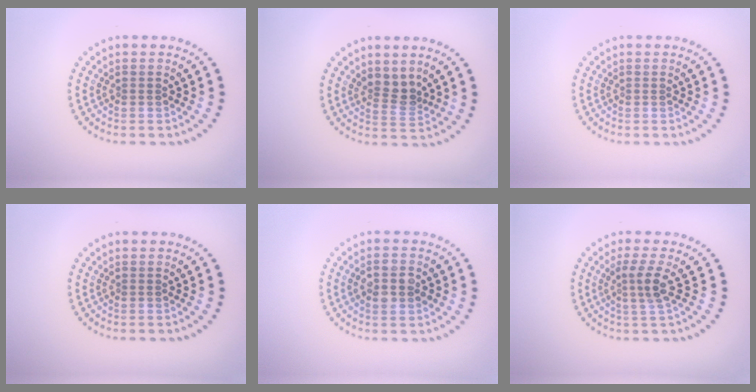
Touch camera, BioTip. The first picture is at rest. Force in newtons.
{"total": 2.4, "press": 1.8, "slide": 1.5}
{"total": 0.0}
{"total": 0.0}
{"total": 2.3, "press": 2.3, "slide": 0.2}
{"total": 2.4, "press": 1.8, "slide": 1.6}